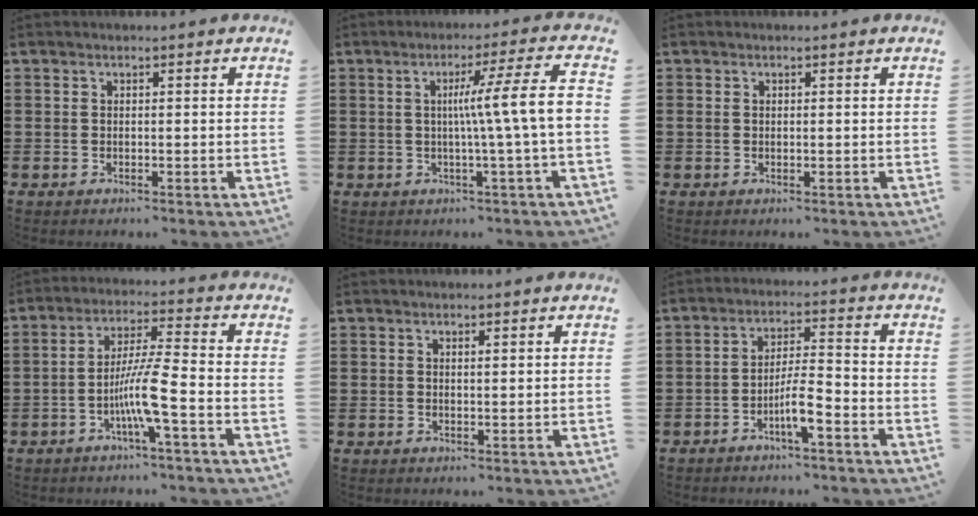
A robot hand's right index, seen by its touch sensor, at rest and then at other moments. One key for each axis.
{"total": 9.2, "fx": 0.0, "fy": -0.5, "fz": 9.2, "tx": -0.157, "ty": -0.008, "tz": -0.008}
{"total": 0.5, "fx": 0.1, "fy": 0.4, "fz": 0.3, "tx": -0.007, "ty": 0.002, "tz": 0.001}
{"total": 7.8, "fx": -3.0, "fy": 0.1, "fz": 7.2, "tx": -0.142, "ty": -0.008, "tz": -0.061}
{"total": 0.7, "fx": 0.4, "fy": 0.2, "fz": 0.5, "tx": -0.010, "ty": 0.001, "tz": 0.007}
{"total": 5.4, "fx": -3.0, "fy": 0.7, "fz": 4.4, "tx": -0.091, "ty": -0.003, "tz": -0.060}